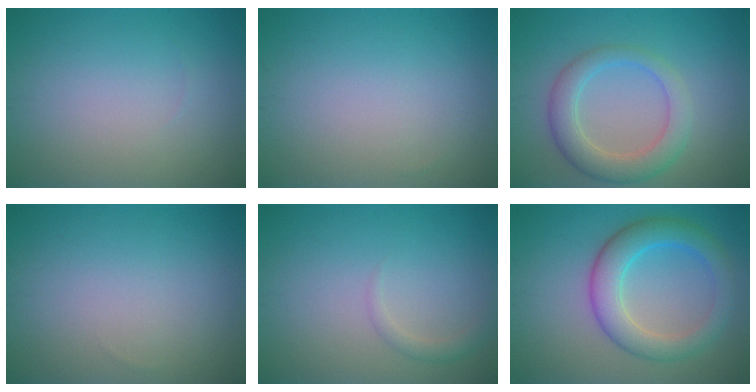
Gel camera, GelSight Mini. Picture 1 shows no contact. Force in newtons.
{"total": 0.0}
{"total": 4.4, "press": 4.4, "slide": 0.4}
{"total": 0.0}
{"total": 1.2, "press": 1.2, "slide": 0.1}
{"total": 5.5, "press": 5.5, "slide": 0.3}